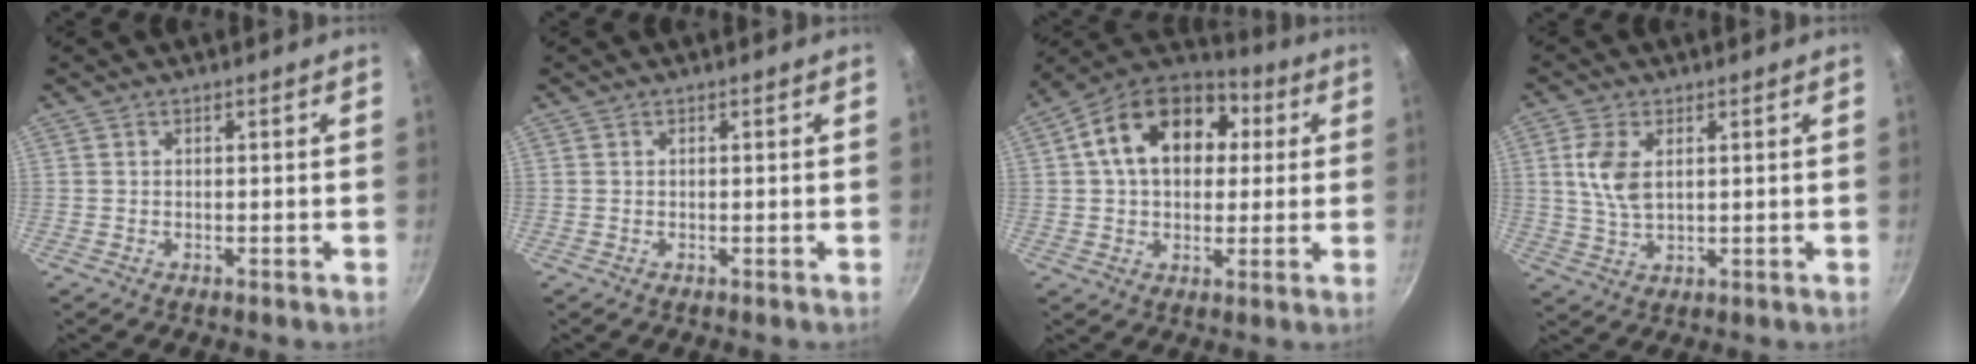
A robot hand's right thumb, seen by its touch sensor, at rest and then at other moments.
{"total": 0.0}
{"total": 18.6, "force": [4.1, 13.1, 12.6], "torque": [-0.187, 0.025, 0.049]}
{"total": 7.1, "force": [1.8, 4.0, 5.6], "torque": [-0.112, -0.006, 0.036]}